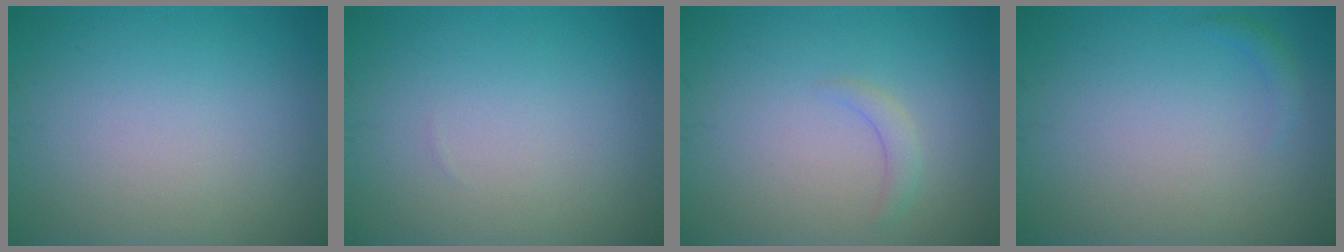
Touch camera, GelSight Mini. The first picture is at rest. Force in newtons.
{"total": 0.0}
{"total": 1.2, "press": 1.2, "slide": 0.2}
{"total": 0.8, "press": 0.8, "slide": 0.1}